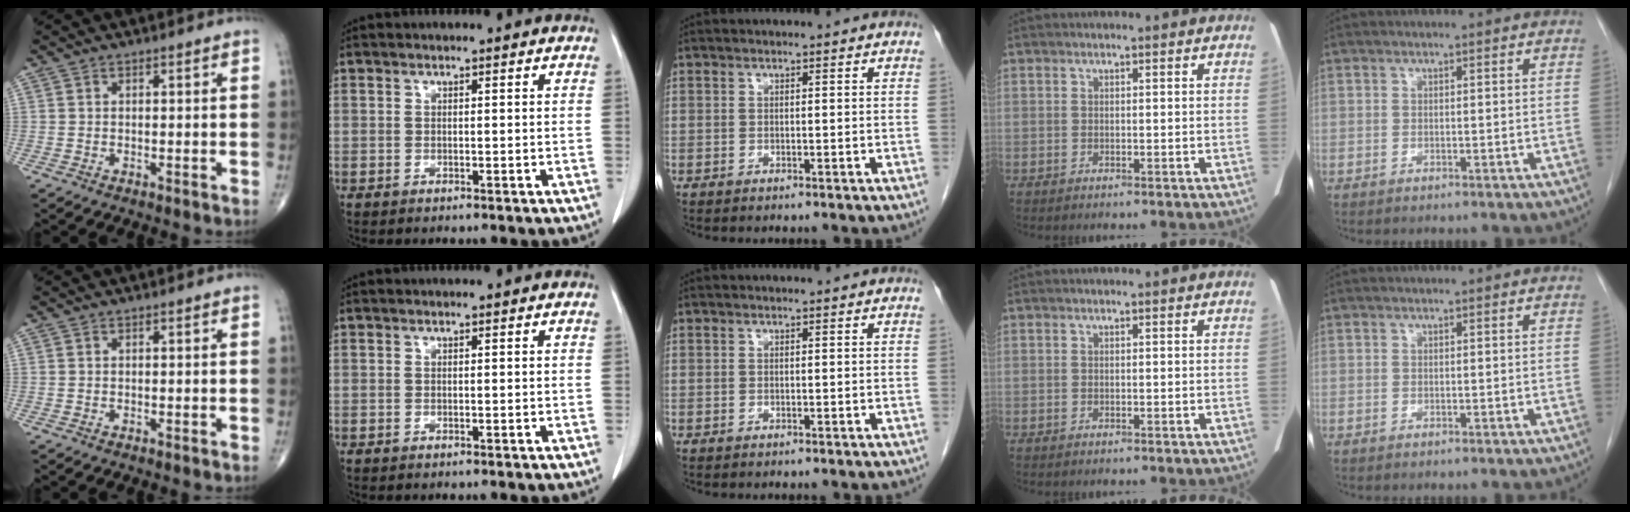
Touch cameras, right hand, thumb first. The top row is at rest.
{}